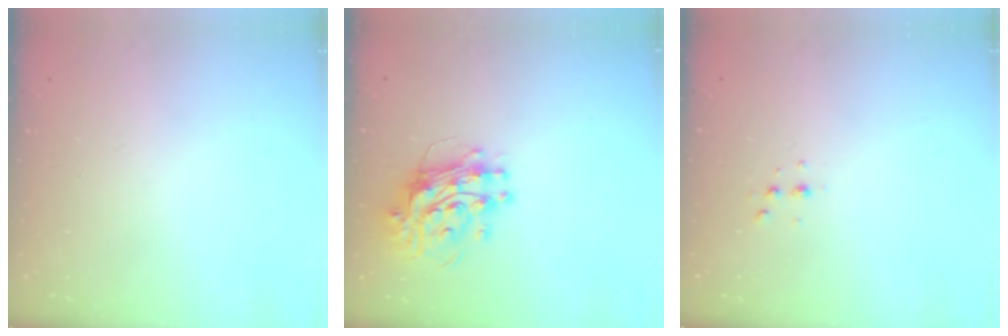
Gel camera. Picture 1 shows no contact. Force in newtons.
{"total": 11.0, "press": 10.9, "slide": 1.1}
{"total": 3.4, "press": 3.3, "slide": 0.7}